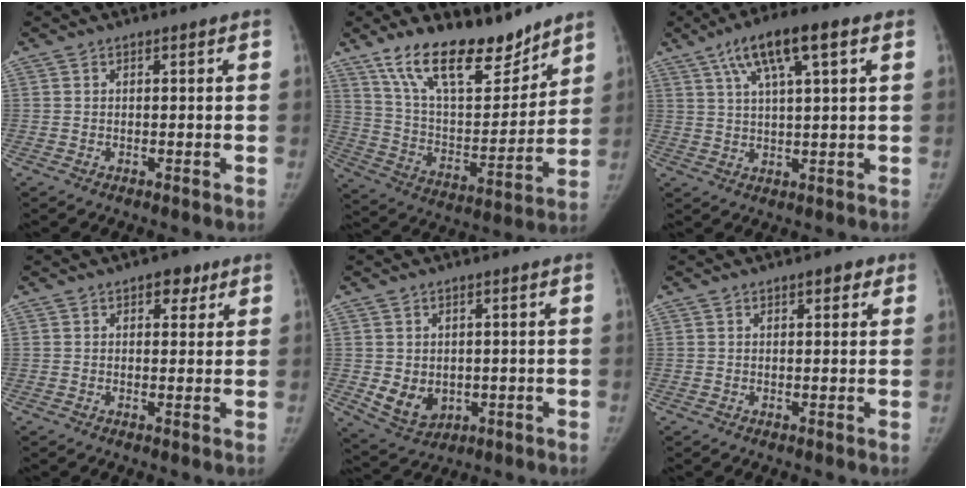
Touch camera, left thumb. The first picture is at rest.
{"total": 20.0, "force": [14.8, 8.2, 10.6], "torque": [-0.140, -0.080, 0.260]}
{"total": 11.4, "force": [5.5, 2.8, 9.6], "torque": [-0.167, 0.005, 0.092]}
{"total": 3.6, "force": [1.9, 2.3, 2.0], "torque": [-0.001, -0.005, 0.021]}
{"total": 6.6, "force": [-0.7, 5.3, 3.9], "torque": [-0.047, -0.010, 0.008]}
{"total": 2.4, "force": [1.3, 1.3, 1.6], "torque": [-0.006, -0.002, 0.014]}